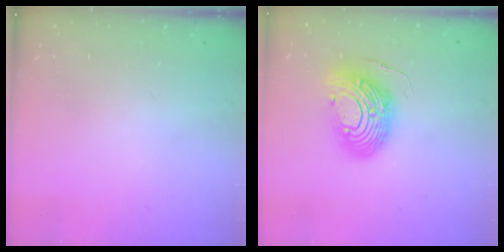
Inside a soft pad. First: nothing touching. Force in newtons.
{"total": 14.1, "press": 14.0, "slide": 1.2}